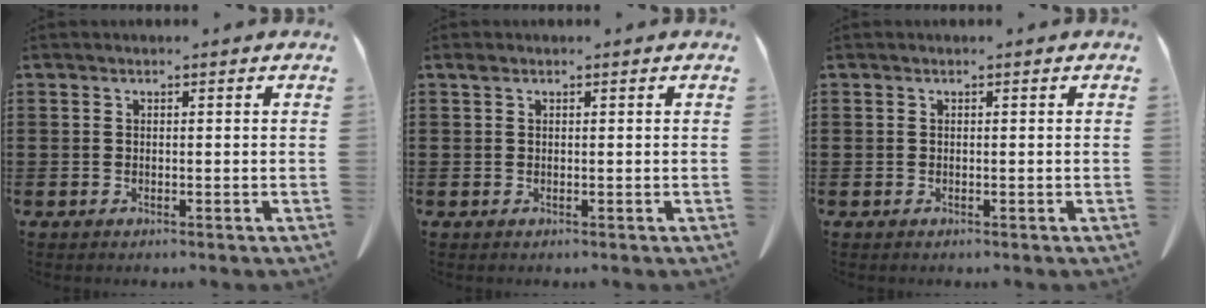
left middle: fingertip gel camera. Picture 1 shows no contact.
{"total": 0.5, "force": [0.3, 0.3, 0.3], "torque": [-0.007, 0.003, 0.006]}
{"total": 0.0}